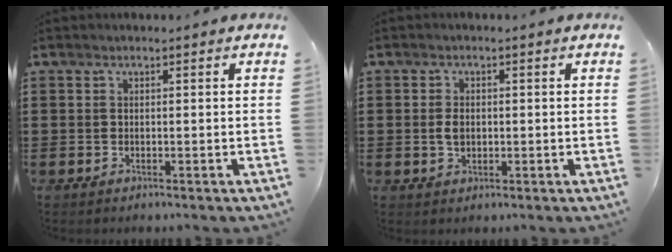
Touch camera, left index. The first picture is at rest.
{"total": 2.5, "force": [0.1, 1.5, 2.0], "torque": [-0.041, 0.005, 0.001]}